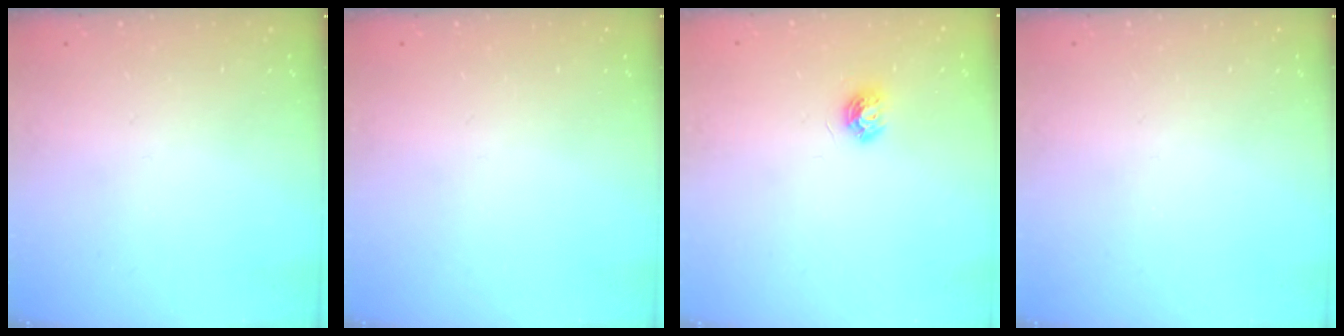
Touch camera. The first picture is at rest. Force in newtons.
{"total": 0.0}
{"total": 5.9, "press": 5.9, "slide": 0.5}
{"total": 0.0}